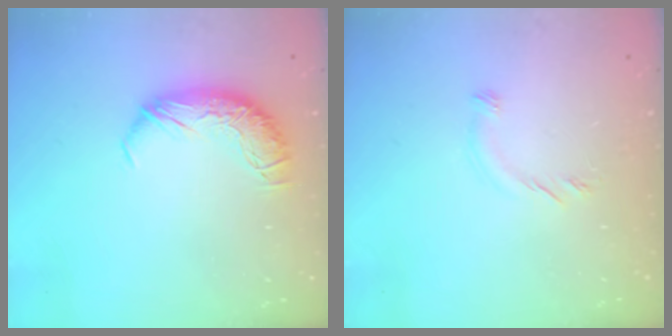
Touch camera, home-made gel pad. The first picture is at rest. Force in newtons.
{"total": 5.3, "press": 5.1, "slide": 1.2}